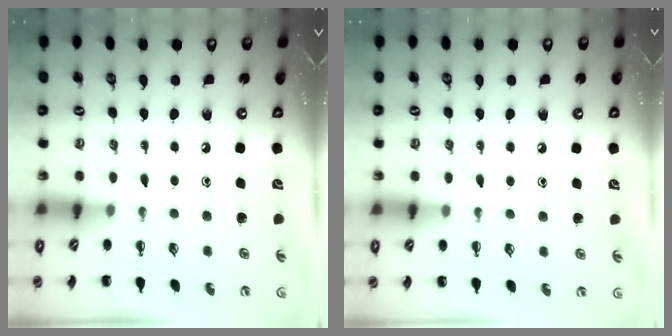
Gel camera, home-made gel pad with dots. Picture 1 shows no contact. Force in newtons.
{"total": 5.2, "press": 4.8, "slide": 1.9}